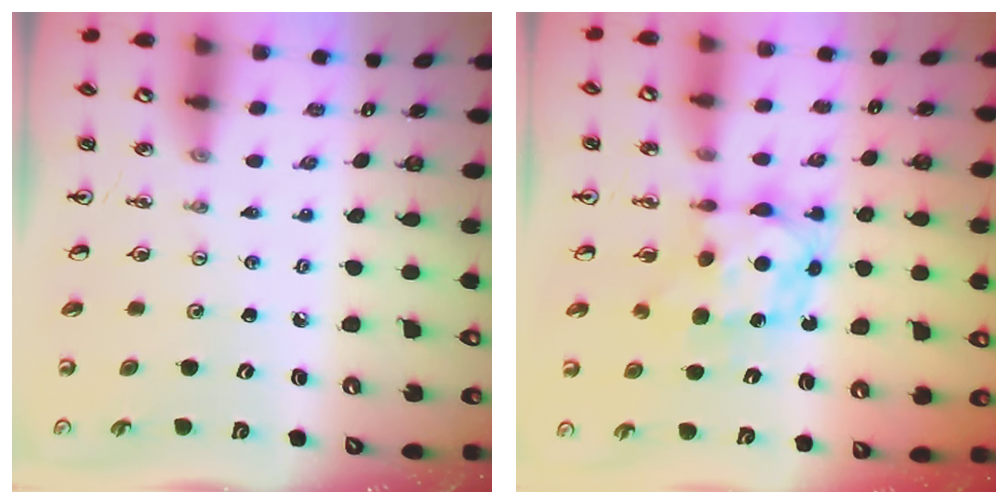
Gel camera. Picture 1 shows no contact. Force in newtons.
{"total": 7.2, "press": 7.2, "slide": 0.5}